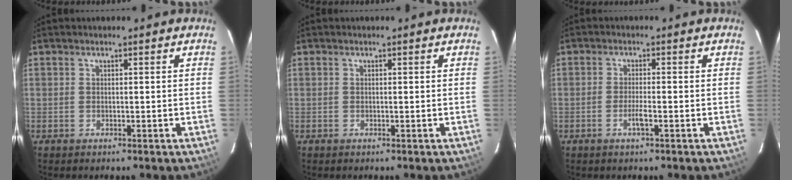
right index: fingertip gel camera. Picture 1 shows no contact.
{"total": 0.0}
{"total": 2.1, "force": [-0.9, 0.0, 1.9], "torque": [-0.038, 0.000, -0.016]}